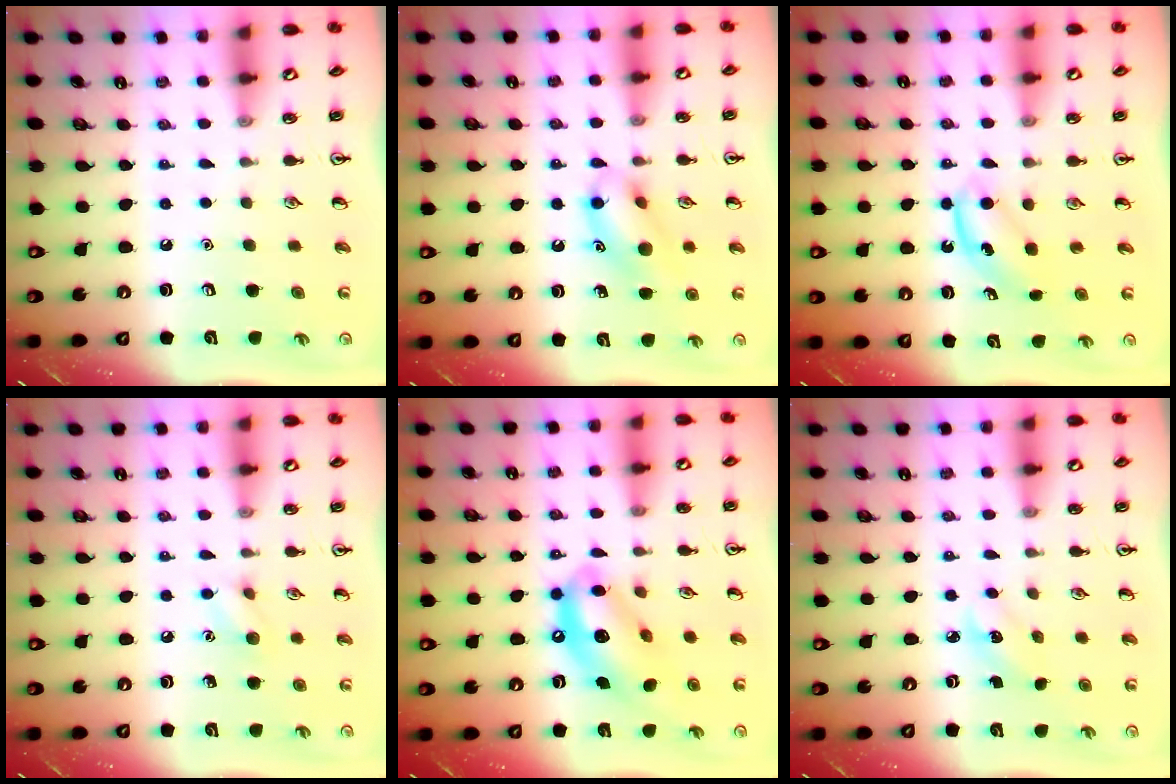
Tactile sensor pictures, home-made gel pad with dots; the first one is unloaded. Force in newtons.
{"total": 12.2, "press": 12.0, "slide": 2.2}
{"total": 5.0, "press": 4.9, "slide": 1.1}
{"total": 6.2, "press": 6.0, "slide": 1.5}
{"total": 12.6, "press": 12.0, "slide": 3.7}
{"total": 2.3, "press": 2.1, "slide": 0.8}